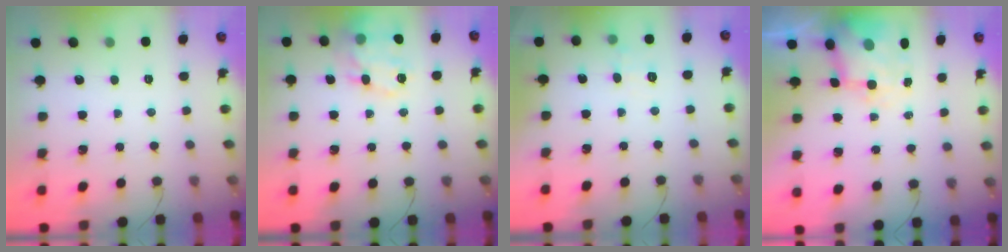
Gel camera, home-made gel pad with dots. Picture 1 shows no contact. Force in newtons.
{"total": 16.7, "press": 16.7, "slide": 1.6}
{"total": 5.3, "press": 5.1, "slide": 1.5}
{"total": 7.6, "press": 7.5, "slide": 1.3}